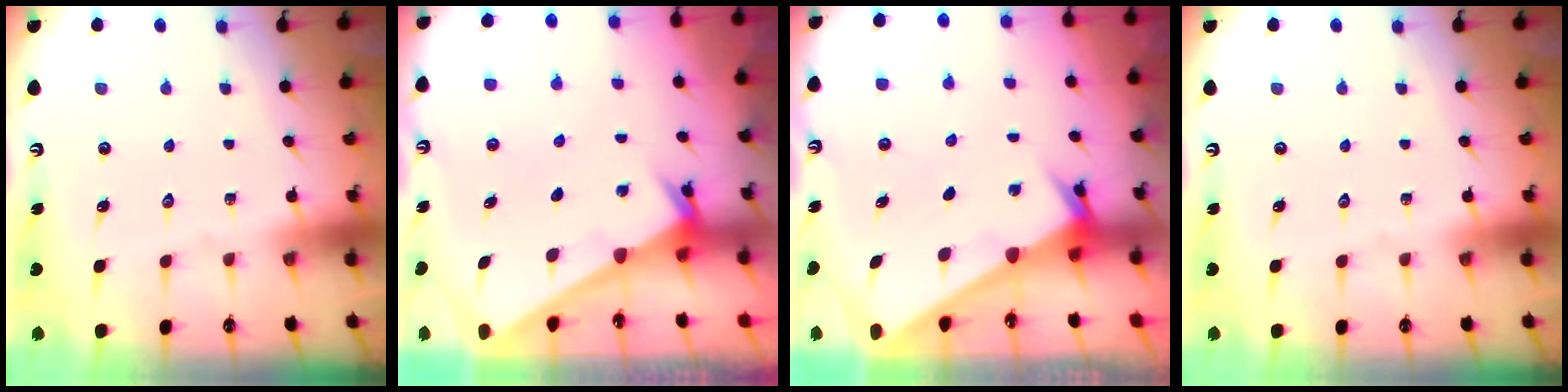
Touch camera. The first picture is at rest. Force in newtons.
{"total": 2.3, "press": 2.3, "slide": 0.2}
{"total": 2.8, "press": 2.8, "slide": 0.2}
{"total": 0.0}